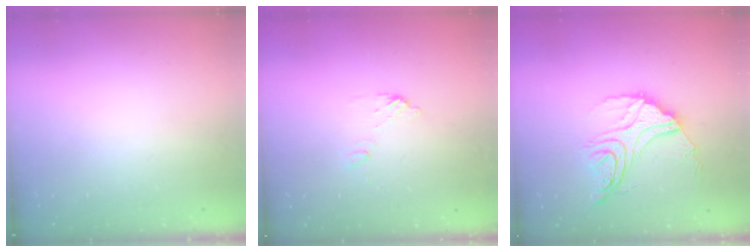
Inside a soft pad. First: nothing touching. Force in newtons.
{"total": 5.8, "press": 5.8, "slide": 0.2}
{"total": 17.2, "press": 17.1, "slide": 1.6}